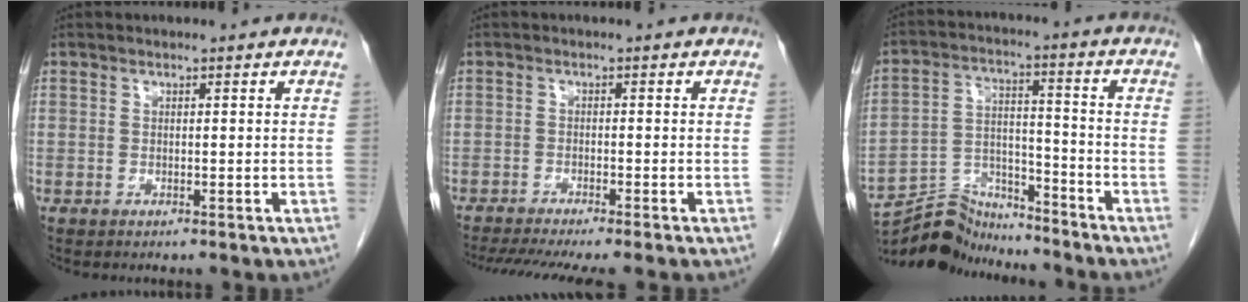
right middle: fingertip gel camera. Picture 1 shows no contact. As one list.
[{"total": 10.1, "force": [-8.6, 0.3, 5.3], "torque": [-0.066, -0.014, -0.128]}, {"total": 10.9, "force": [-10.7, 2.1, 1.0], "torque": [-0.020, 0.021, -0.194]}]